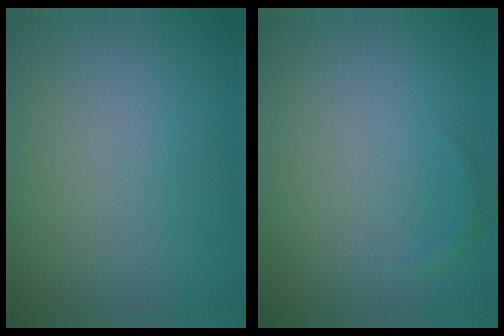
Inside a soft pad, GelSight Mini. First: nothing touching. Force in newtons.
{"total": 0.6, "press": 0.6, "slide": 0.1}